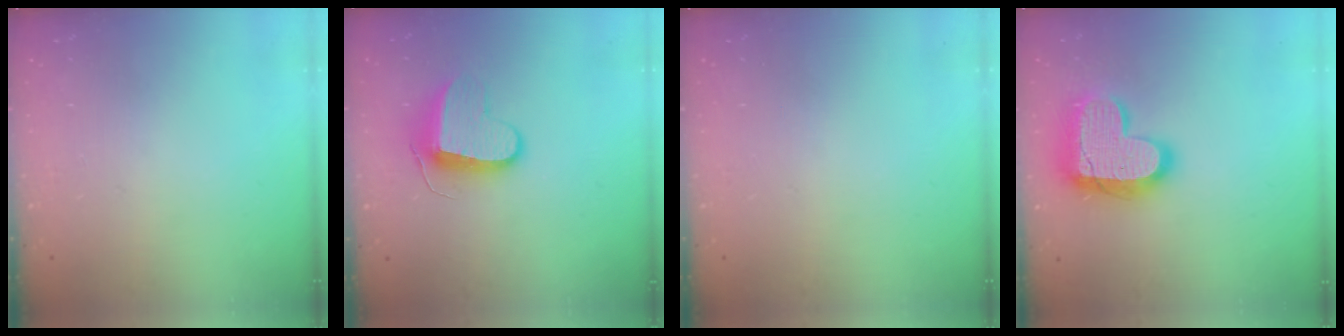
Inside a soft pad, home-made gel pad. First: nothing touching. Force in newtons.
{"total": 10.2, "press": 10.2, "slide": 0.3}
{"total": 0.0}
{"total": 18.0, "press": 17.9, "slide": 1.3}